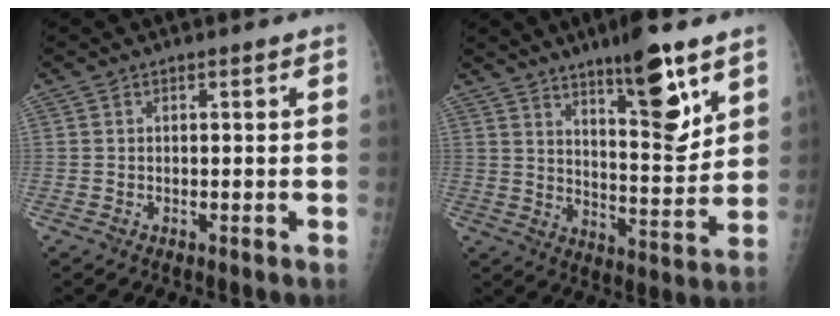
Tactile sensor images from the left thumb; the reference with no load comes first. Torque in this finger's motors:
{"motor_torque": [0.36, 0.21, 0.04, -0.23, 0.10]}